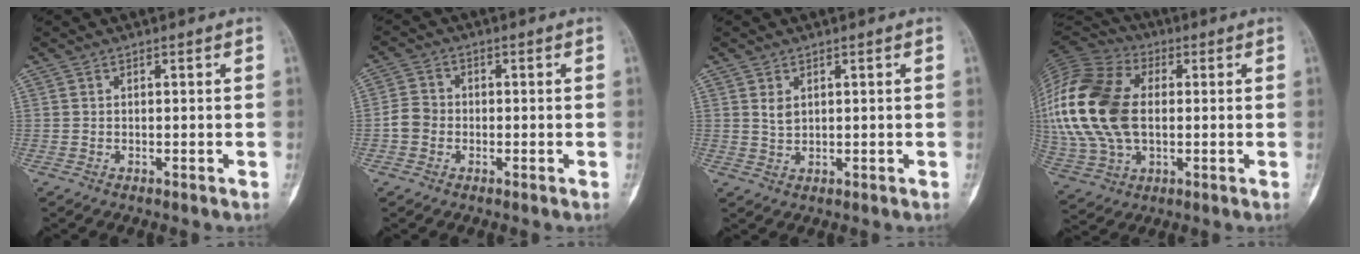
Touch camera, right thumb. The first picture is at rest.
{"total": 3.3, "force": [-0.9, 2.8, 1.4], "torque": [-0.019, 0.009, -0.024]}
{"total": 2.0, "force": [0.8, 1.3, 1.3], "torque": [-0.015, -0.005, 0.019]}
{"total": 24.2, "force": [1.3, 15.4, 18.6], "torque": [-0.412, 0.004, 0.024]}